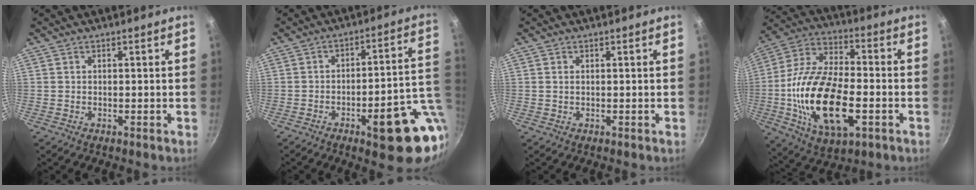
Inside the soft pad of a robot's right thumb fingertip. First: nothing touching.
{"total": 16.8, "force": [-5.4, 4.9, 15.1], "torque": [-0.156, 0.029, -0.068]}
{"total": 0.7, "force": [0.2, 0.4, 0.5], "torque": [-0.009, 0.001, 0.003]}
{"total": 22.8, "force": [-4.8, 11.4, 19.1], "torque": [-0.358, 0.023, -0.089]}